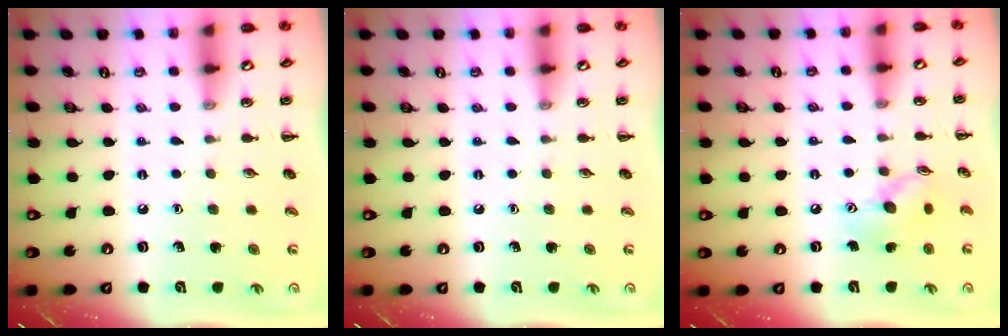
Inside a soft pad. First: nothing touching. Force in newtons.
{"total": 0.0}
{"total": 9.4, "press": 9.3, "slide": 0.7}